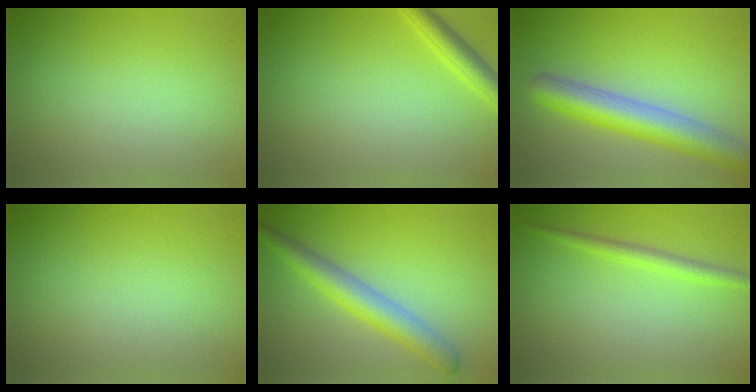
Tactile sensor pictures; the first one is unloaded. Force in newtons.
{"total": 2.4, "press": 2.4, "slide": 0.2}
{"total": 6.6, "press": 6.6, "slide": 0.2}
{"total": 0.0}
{"total": 4.5, "press": 4.5, "slide": 0.2}
{"total": 1.8, "press": 1.8, "slide": 0.1}